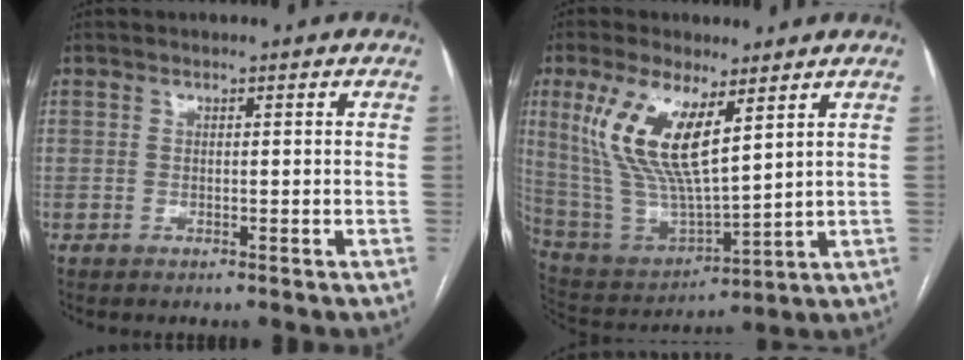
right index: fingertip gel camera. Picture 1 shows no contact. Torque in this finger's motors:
{"motor_torque": [0.70, 0.43, 1.05, 0.21]}